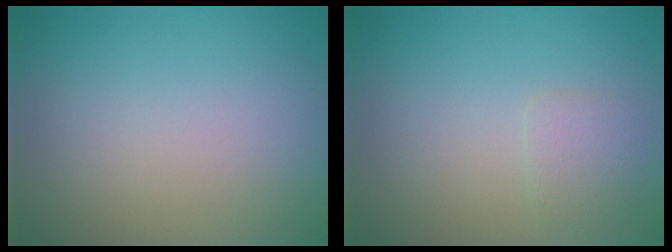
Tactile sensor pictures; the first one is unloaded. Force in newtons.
{"total": 1.3, "press": 1.3, "slide": 0.1}